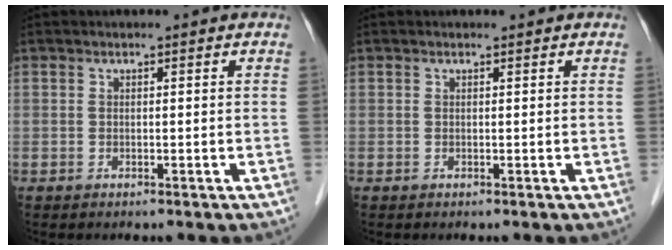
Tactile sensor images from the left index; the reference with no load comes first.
{"total": 0.0}